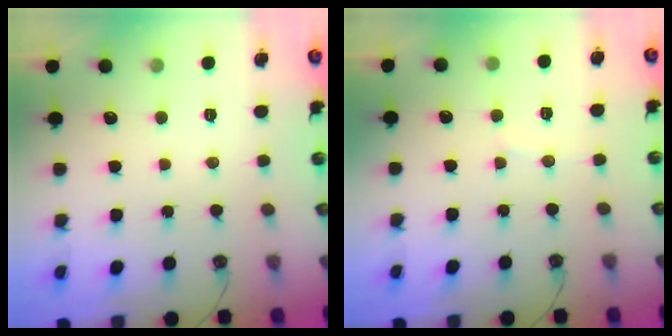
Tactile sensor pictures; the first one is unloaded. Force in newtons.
{"total": 3.7, "press": 3.7, "slide": 0.3}